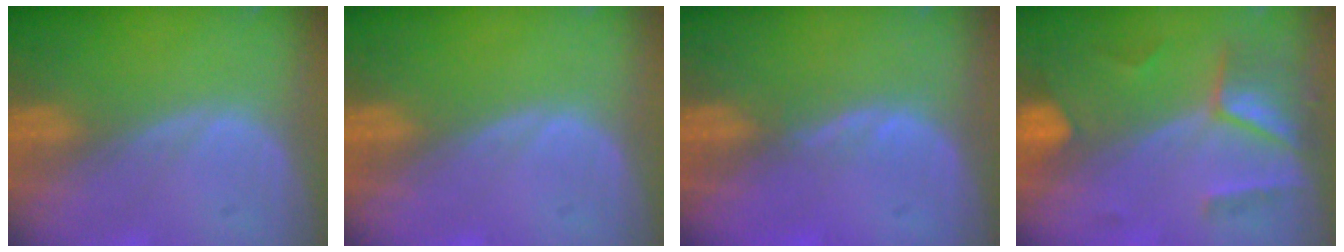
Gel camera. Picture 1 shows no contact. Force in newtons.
{"total": 0.0}
{"total": 1.1, "press": 1.0, "slide": 0.5}
{"total": 7.5, "press": 6.6, "slide": 3.4}